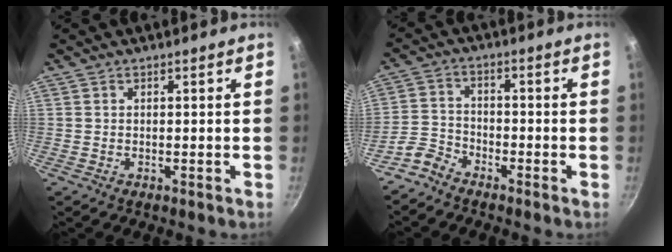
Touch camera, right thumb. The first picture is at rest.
{"total": 4.6, "force": [-3.8, 2.3, 1.2], "torque": [-0.021, 0.034, -0.088]}